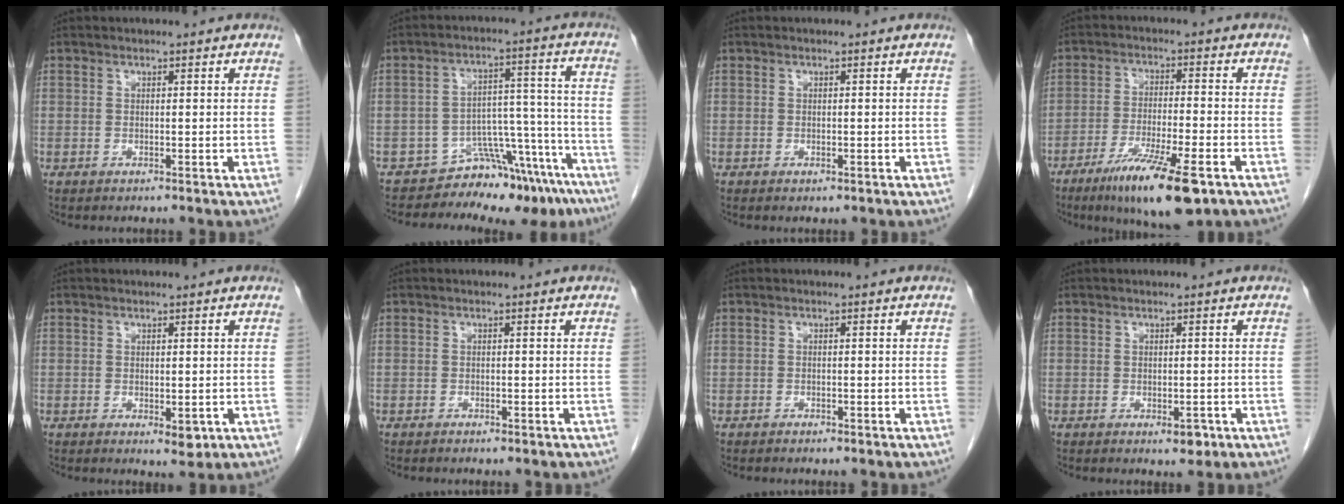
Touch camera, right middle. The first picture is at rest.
{"total": 12.3, "force": [-11.0, 4.1, 3.8], "torque": [-0.009, 0.076, -0.153]}
{"total": 0.7, "force": [-0.3, 0.4, 0.4], "torque": [-0.007, 0.000, -0.002]}
{"total": 12.5, "force": [-7.5, 1.7, 9.9], "torque": [-0.169, -0.027, -0.120]}
{"total": 2.3, "force": [-0.6, 1.2, 1.9], "torque": [-0.019, -0.003, -0.001]}
{"total": 1.1, "force": [-0.9, 0.4, 0.6], "torque": [-0.012, -0.001, -0.009]}
{"total": 1.3, "force": [-1.0, 0.5, 0.6], "torque": [-0.013, -0.001, -0.010]}
{"total": 2.0, "force": [-0.9, 1.1, 1.4], "torque": [-0.015, 0.001, -0.006]}